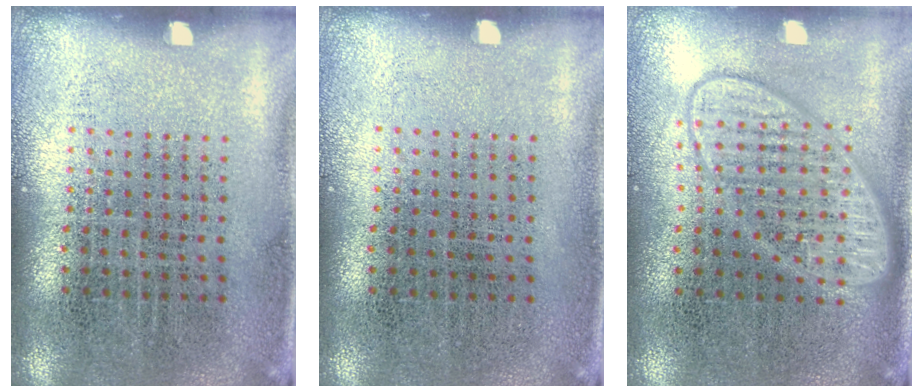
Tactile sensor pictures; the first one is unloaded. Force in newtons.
{"total": 0.0}
{"total": 2.9, "press": 2.9, "slide": 0.4}